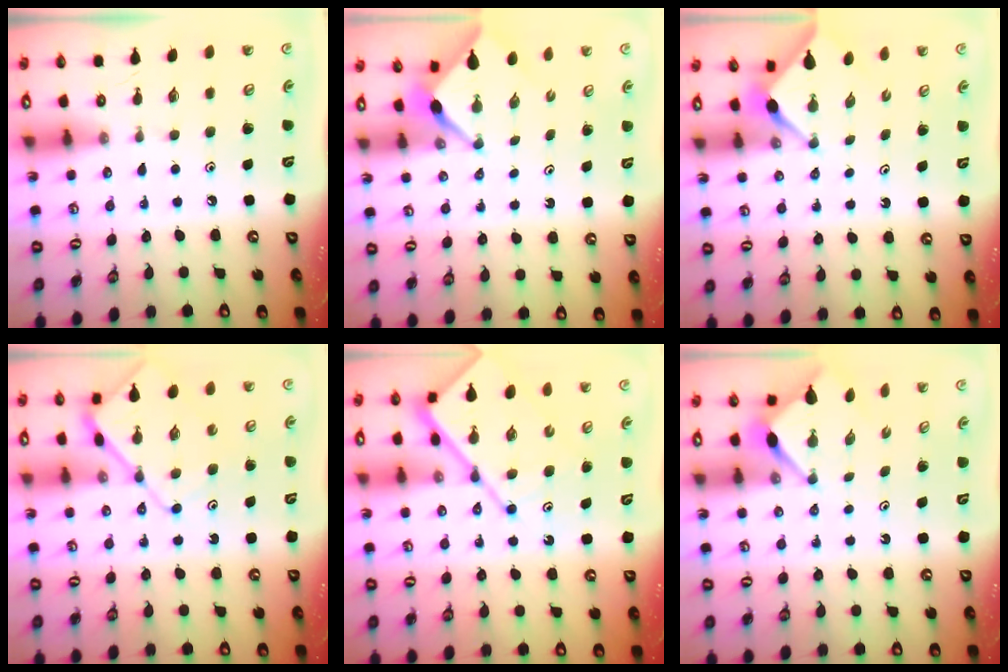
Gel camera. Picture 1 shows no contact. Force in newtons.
{"total": 2.4, "press": 2.4, "slide": 0.3}
{"total": 2.9, "press": 2.9, "slide": 0.3}
{"total": 9.3, "press": 9.3, "slide": 0.9}
{"total": 12.3, "press": 12.2, "slide": 1.3}
{"total": 3.4, "press": 3.4, "slide": 0.3}